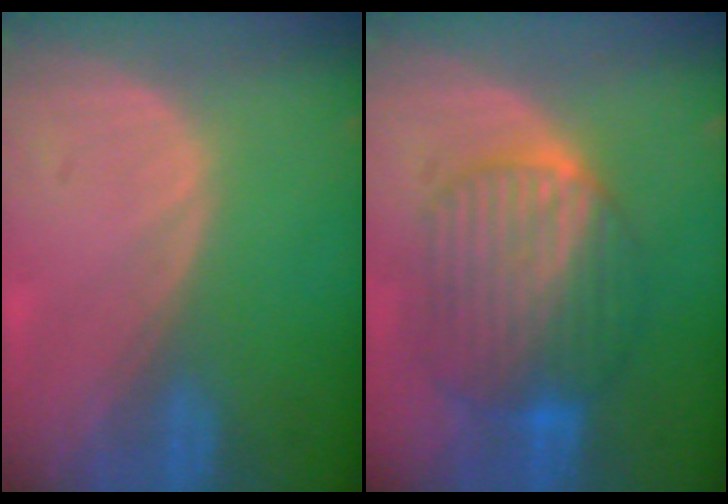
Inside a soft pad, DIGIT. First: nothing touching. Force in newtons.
{"total": 10.0, "press": 9.9, "slide": 0.9}